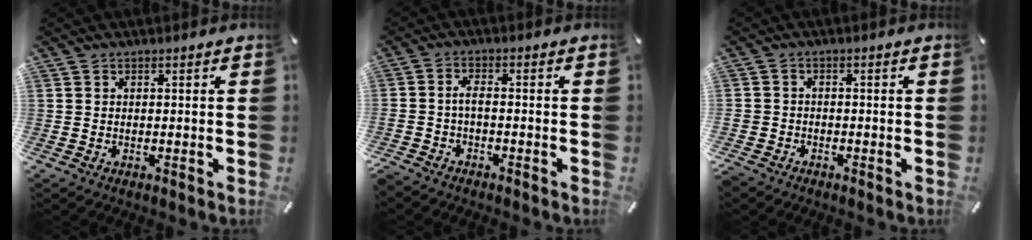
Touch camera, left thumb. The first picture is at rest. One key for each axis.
{"total": 3.0, "fx": -1.7, "fy": 1.0, "fz": 2.2, "tx": -0.062, "ty": 0.001, "tz": -0.039}
{"total": 2.3, "fx": -1.6, "fy": 1.6, "fz": 0.5, "tx": -0.014, "ty": 0.009, "tz": -0.036}